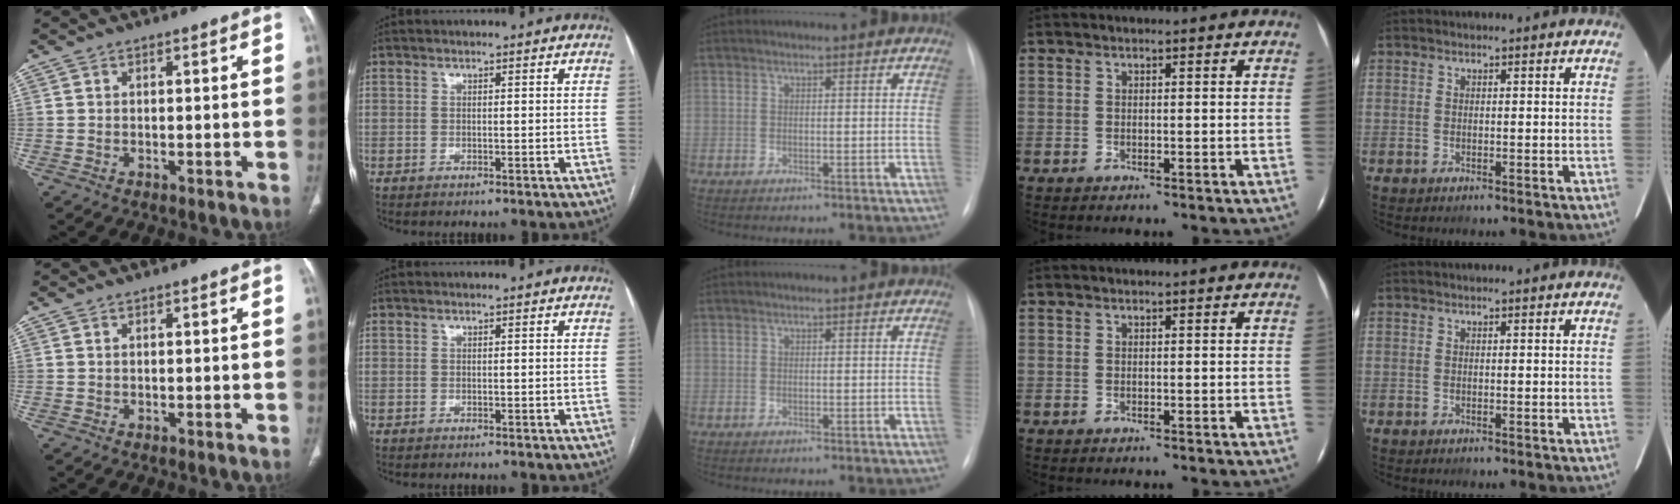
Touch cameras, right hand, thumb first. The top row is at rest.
{}